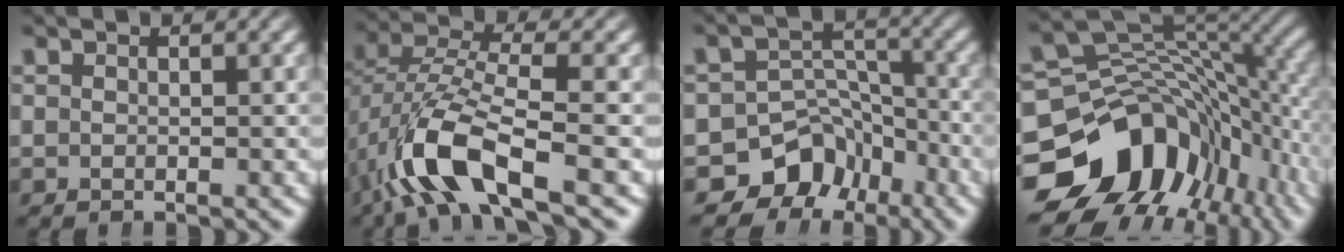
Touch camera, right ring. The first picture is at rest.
{"total": 6.9, "force": [-1.6, 3.7, 5.6], "torque": [-0.143, -0.025, -0.014]}
{"total": 11.7, "force": [-5.4, 9.6, 3.8], "torque": [-0.062, -0.039, -0.088]}
{"total": 17.2, "force": [-4.5, 12.8, 10.6], "torque": [-0.160, -0.033, -0.062]}